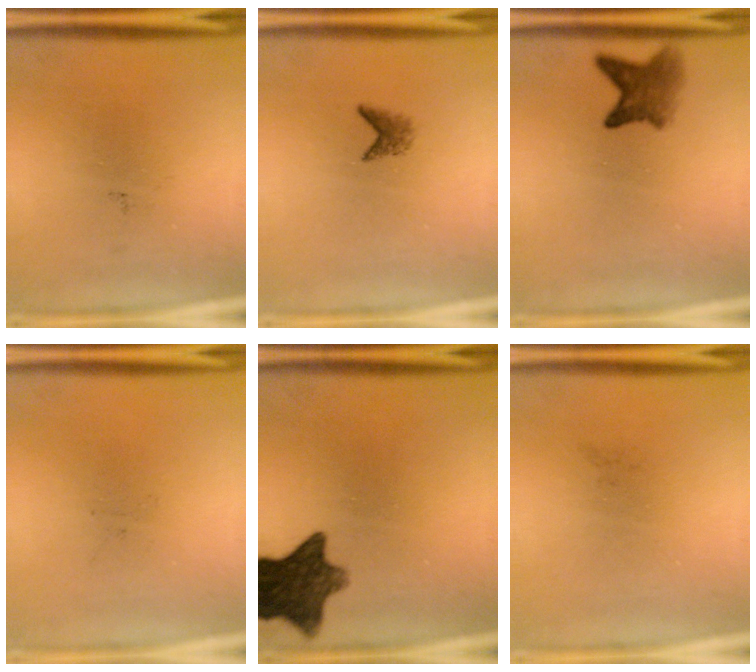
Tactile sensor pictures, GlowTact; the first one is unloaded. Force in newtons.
{"total": 1.4}
{"total": 4.2}
{"total": 0.0}
{"total": 11.0}
{"total": 0.0}